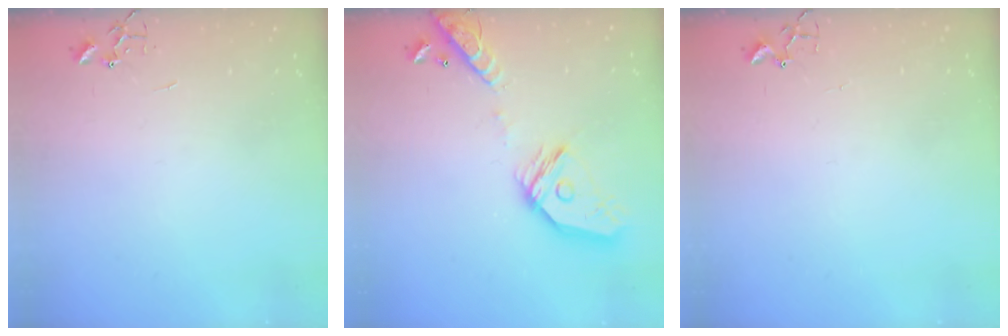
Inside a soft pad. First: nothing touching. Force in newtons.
{"total": 17.2, "press": 17.0, "slide": 2.2}
{"total": 4.0, "press": 3.9, "slide": 0.4}